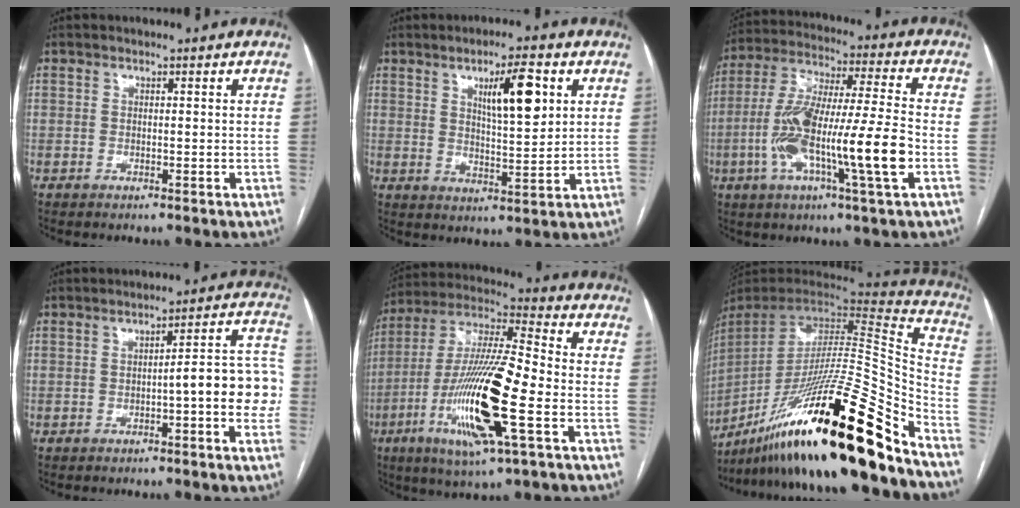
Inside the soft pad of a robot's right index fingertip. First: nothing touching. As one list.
[{"total": 8.7, "force": [3.5, 1.7, 7.8], "torque": [-0.128, 0.001, 0.059]}, {"total": 17.9, "force": [-4.6, 0.8, 17.3], "torque": [-0.333, -0.002, -0.084]}, {"total": 9.4, "force": [-2.0, 1.3, 9.1], "torque": [-0.100, 0.033, -0.030]}, {"total": 20.0, "force": [-5.9, 2.1, 19.0], "torque": [-0.395, -0.022, -0.109]}, {"total": 36.4, "force": [-24.5, 2.7, 26.8], "torque": [-0.409, -0.050, -0.395]}]